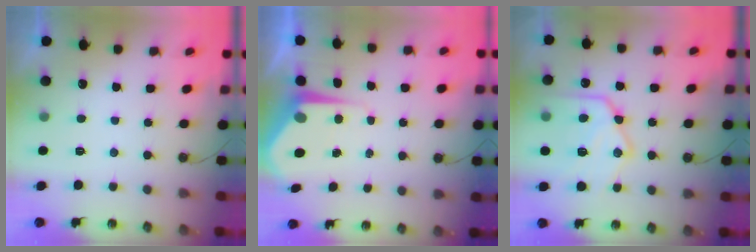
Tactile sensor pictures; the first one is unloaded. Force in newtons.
{"total": 5.5, "press": 5.5, "slide": 0.4}
{"total": 18.7, "press": 18.7, "slide": 1.1}